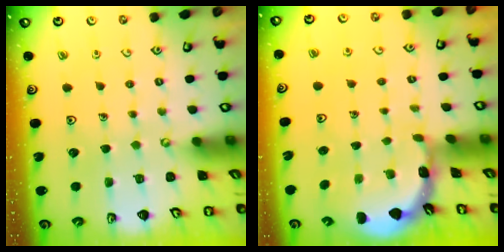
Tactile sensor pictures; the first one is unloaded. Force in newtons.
{"total": 1.7, "press": 1.7, "slide": 0.1}